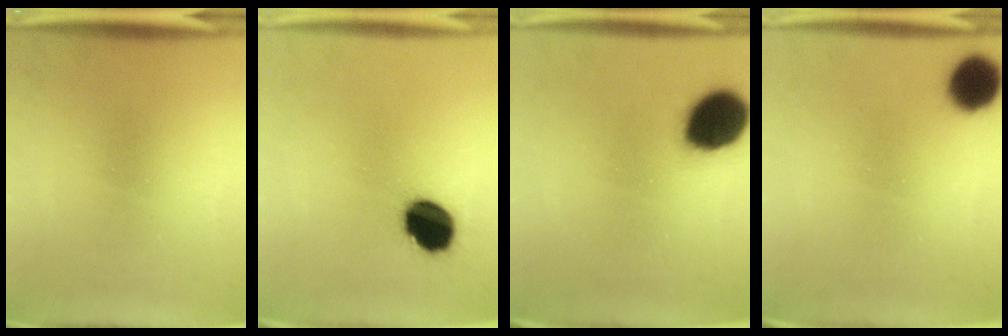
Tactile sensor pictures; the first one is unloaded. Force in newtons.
{"total": 11.7}
{"total": 14.3}
{"total": 9.3}